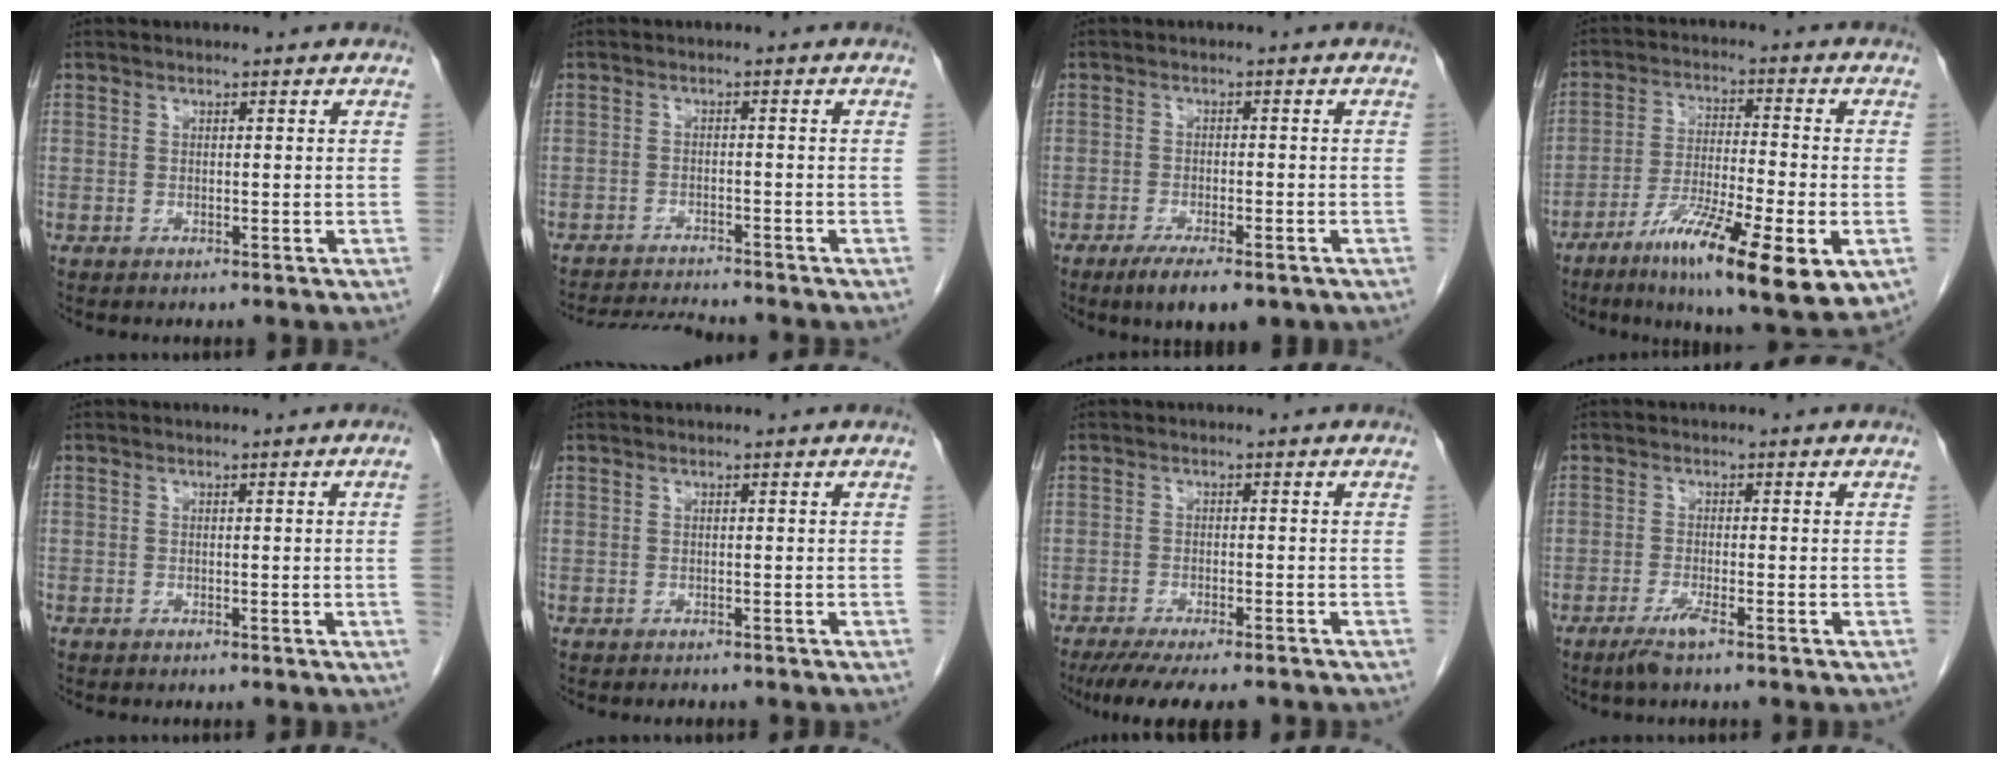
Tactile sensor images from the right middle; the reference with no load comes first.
{"total": 6.7, "force": [-6.6, -0.2, 1.4], "torque": [-0.021, -0.012, -0.107]}
{"total": 7.0, "force": [-4.8, 1.9, 4.8], "torque": [-0.070, -0.011, -0.068]}
{"total": 16.7, "force": [-7.7, 2.3, 14.7], "torque": [-0.225, -0.028, -0.122]}
{"total": 1.5, "force": [-0.3, -0.5, 1.4], "torque": [-0.015, -0.001, -0.006]}
{"total": 0.8, "force": [-0.7, 0.3, 0.1], "torque": [-0.007, -0.001, -0.010]}
{"total": 11.3, "force": [-9.4, 2.1, 5.9], "torque": [-0.086, -0.018, -0.135]}
{"total": 2.8, "force": [-1.9, -0.1, 2.0], "torque": [-0.046, -0.006, -0.039]}